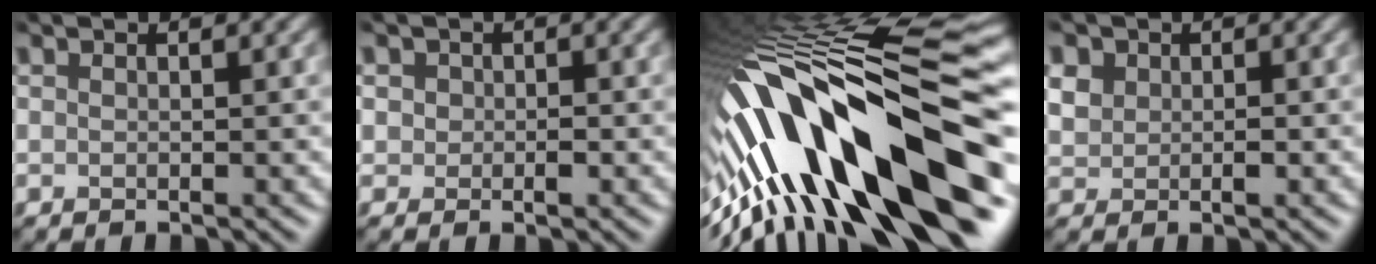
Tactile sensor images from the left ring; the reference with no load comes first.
{"total": 1.0, "force": [-0.3, 0.9, 0.1], "torque": [-0.010, -0.006, 0.003]}
{"total": 17.6, "force": [-7.2, 5.1, 15.1], "torque": [-0.246, 0.032, -0.124]}
{"total": 1.6, "force": [0.2, 1.5, 0.6], "torque": [-0.029, -0.003, 0.011]}